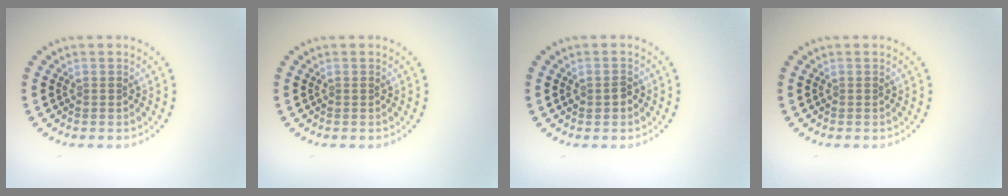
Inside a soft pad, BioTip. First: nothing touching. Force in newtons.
{"total": 0.0}
{"total": 1.2, "press": 1.2, "slide": 0.0}
{"total": 0.0}